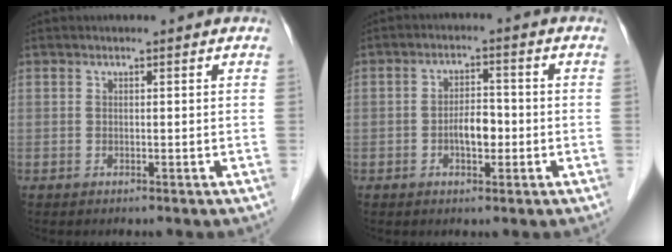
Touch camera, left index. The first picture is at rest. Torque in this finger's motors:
{"motor_torque": [0.20, 0.02, 0.06, 0.04]}